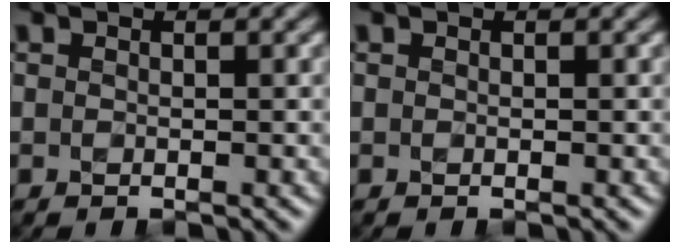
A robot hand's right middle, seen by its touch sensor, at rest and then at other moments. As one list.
[{"total": 0.0}]